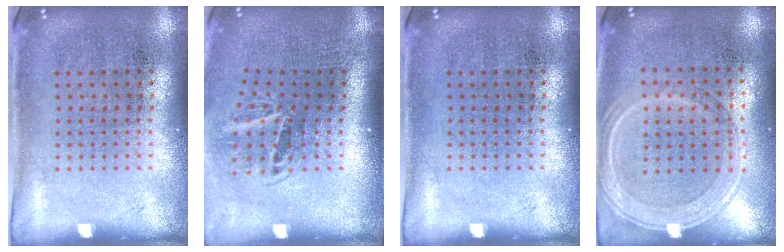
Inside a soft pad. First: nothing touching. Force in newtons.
{"total": 2.0, "press": 1.3, "slide": 1.5}
{"total": 0.0}
{"total": 1.2, "press": 1.1, "slide": 0.5}